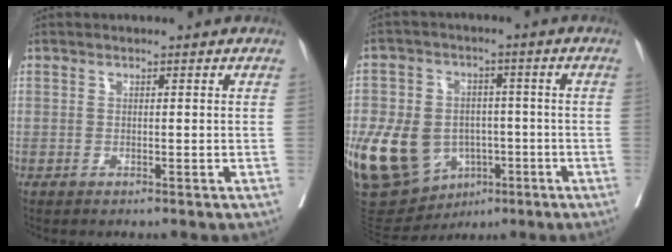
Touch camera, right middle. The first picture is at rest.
{"total": 16.4, "force": [-4.6, 12.6, 9.4], "torque": [-0.213, 0.009, -0.058]}